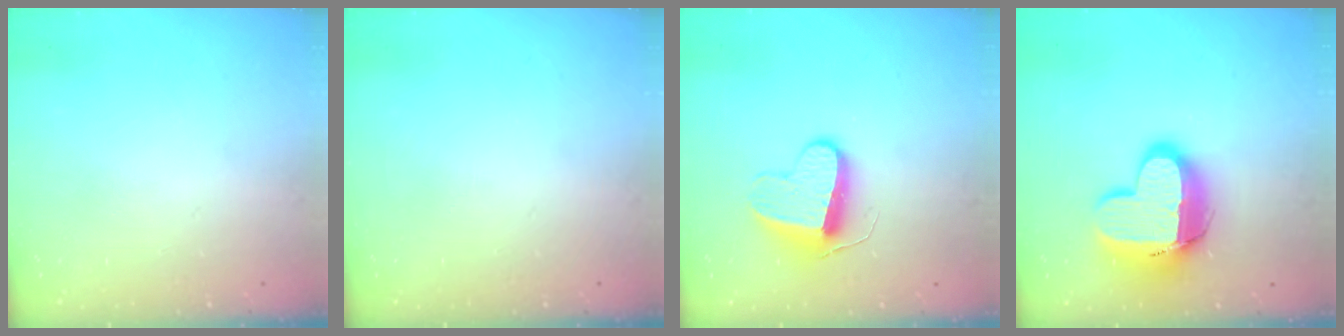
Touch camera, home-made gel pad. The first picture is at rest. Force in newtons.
{"total": 0.0}
{"total": 10.0, "press": 10.0, "slide": 0.6}
{"total": 15.3, "press": 15.2, "slide": 1.2}